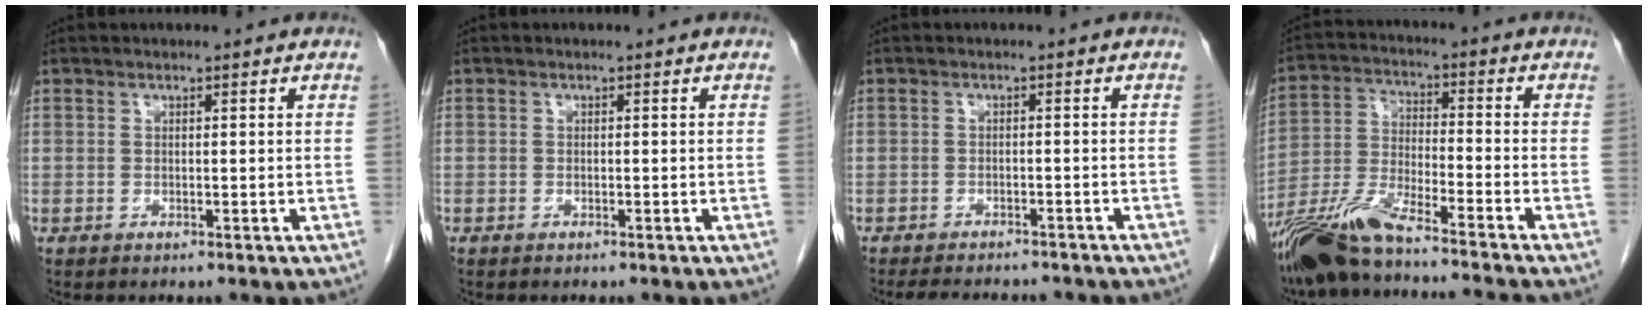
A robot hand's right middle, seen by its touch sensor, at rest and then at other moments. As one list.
[{"total": 0.0}, {"total": 10.3, "force": [-9.2, 2.7, 3.9], "torque": [-0.061, -0.005, -0.112]}, {"total": 12.9, "force": [-11.1, -0.5, 6.6], "torque": [-0.134, -0.013, -0.207]}]